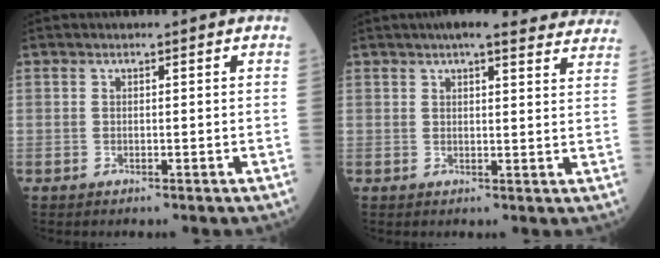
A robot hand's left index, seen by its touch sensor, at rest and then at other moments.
{"total": 16.6, "force": [14.9, 2.9, 6.7], "torque": [-0.066, 0.025, 0.166]}